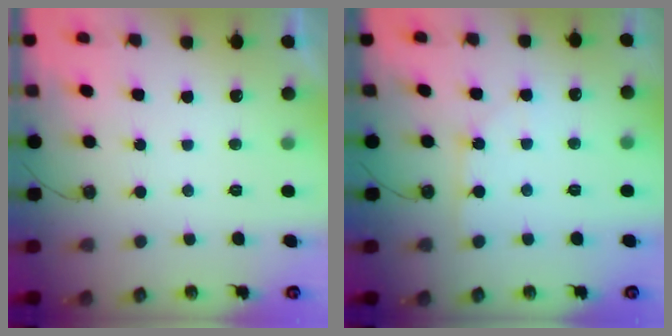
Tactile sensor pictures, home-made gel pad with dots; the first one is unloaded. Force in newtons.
{"total": 5.0, "press": 5.0, "slide": 0.5}